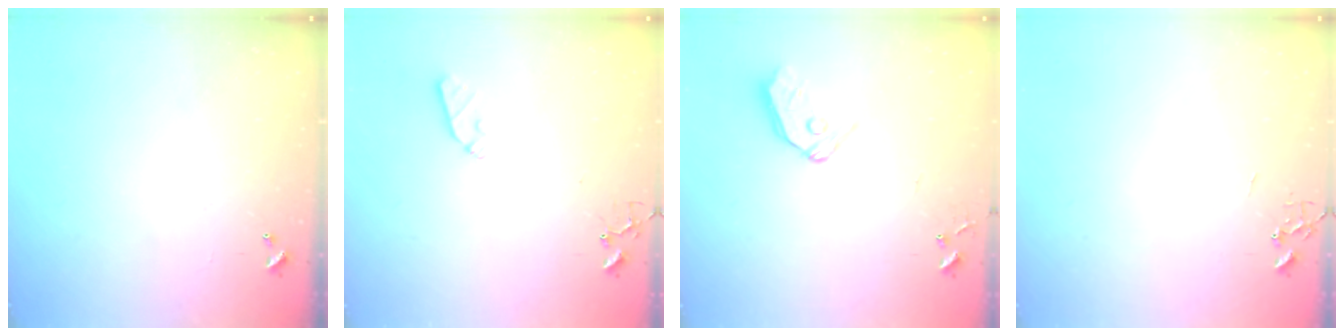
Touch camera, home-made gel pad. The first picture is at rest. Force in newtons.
{"total": 6.2, "press": 6.2, "slide": 0.9}
{"total": 8.7, "press": 8.7, "slide": 1.0}
{"total": 0.0}